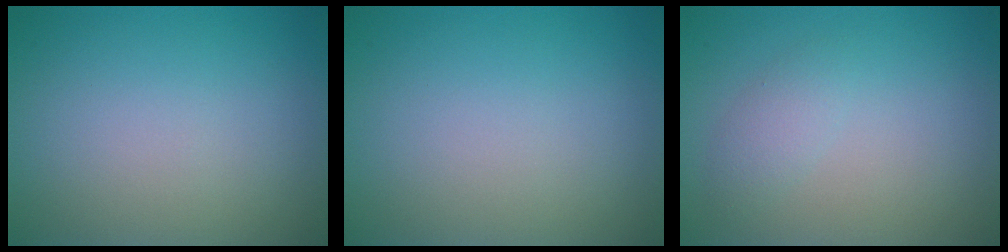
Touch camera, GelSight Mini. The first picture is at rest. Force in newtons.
{"total": 0.0}
{"total": 1.5, "press": 1.5, "slide": 0.1}